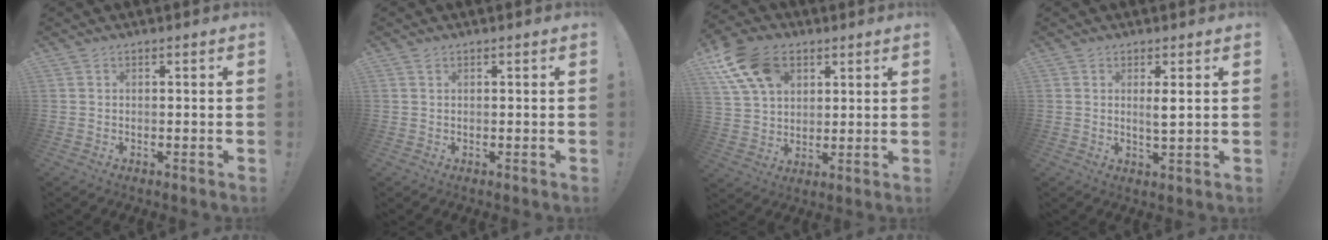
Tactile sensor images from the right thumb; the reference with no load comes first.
{"total": 0.5, "force": [0.4, 0.3, 0.2], "torque": [-0.002, -0.002, 0.007]}
{"total": 15.8, "force": [7.1, 10.9, 8.9], "torque": [-0.162, -0.026, 0.138]}
{"total": 3.1, "force": [1.0, 0.5, 2.9], "torque": [-0.044, -0.010, 0.013]}